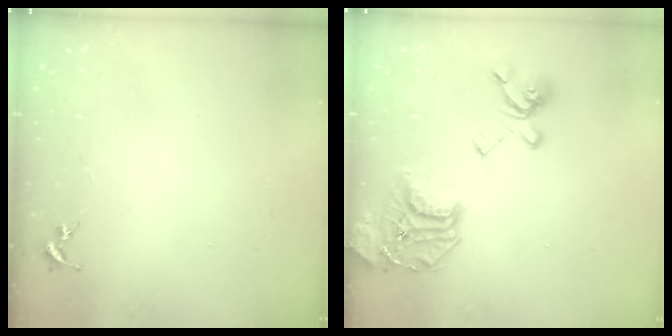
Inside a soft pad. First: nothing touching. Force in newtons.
{"total": 20.3, "press": 20.2, "slide": 2.2}